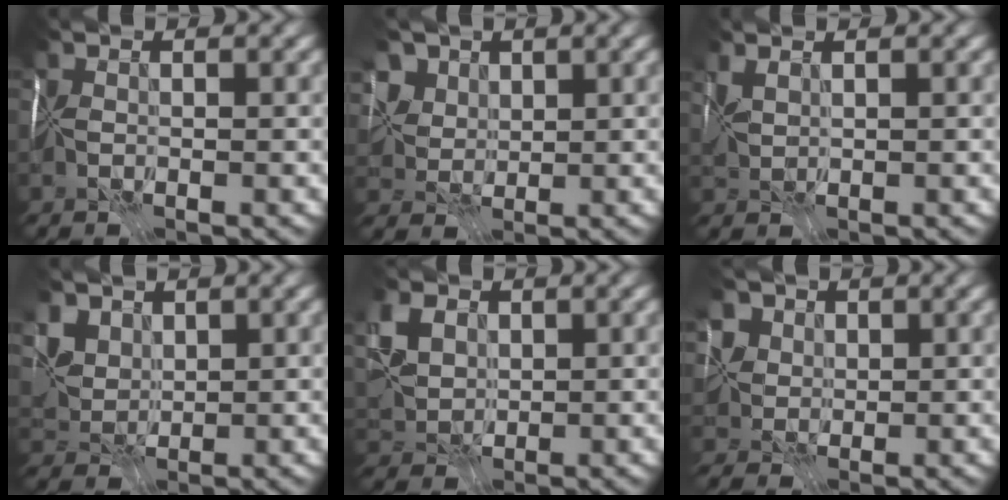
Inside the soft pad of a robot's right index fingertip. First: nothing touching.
{"total": 4.6, "force": [3.0, 2.9, 1.8], "torque": [-0.050, 0.006, 0.054]}
{"total": 1.2, "force": [1.1, -0.3, 0.3], "torque": [-0.004, 0.002, 0.030]}
{"total": 3.5, "force": [2.4, 2.0, 1.5], "torque": [-0.047, 0.005, 0.048]}
{"total": 4.7, "force": [1.8, 3.2, 2.9], "torque": [-0.078, 0.013, 0.035]}
{"total": 6.0, "force": [3.5, 4.2, 2.5], "torque": [-0.043, 0.016, 0.048]}